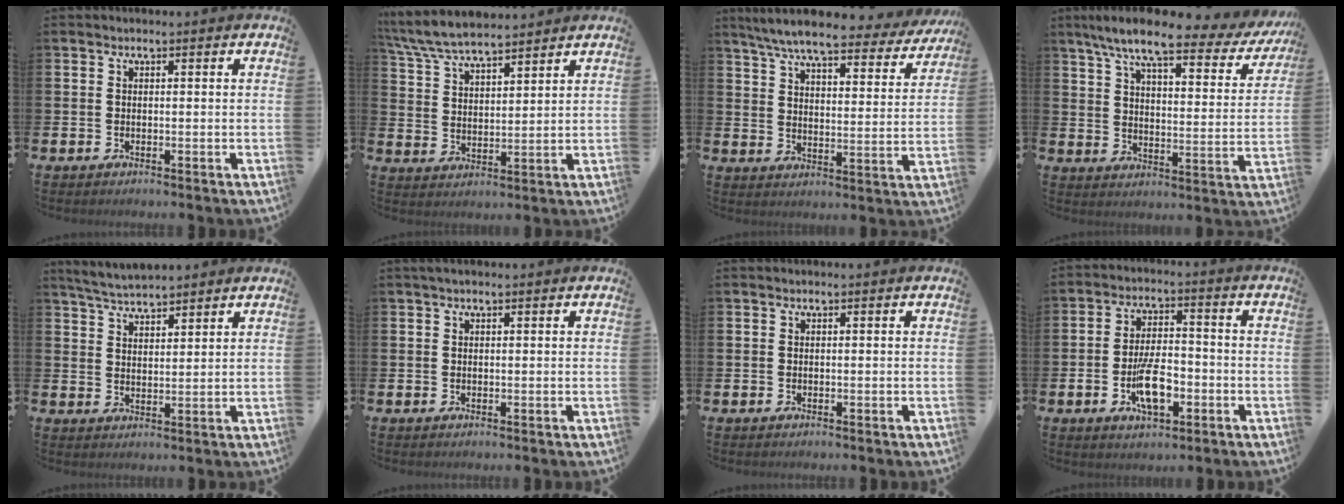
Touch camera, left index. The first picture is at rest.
{"total": 7.1, "force": [6.7, 1.1, 1.9], "torque": [-0.063, -0.025, 0.123]}
{"total": 7.6, "force": [6.6, 1.2, 3.6], "torque": [-0.090, -0.038, 0.111]}
{"total": 8.8, "force": [7.1, 1.3, 5.1], "torque": [-0.120, -0.037, 0.115]}
{"total": 4.7, "force": [4.6, 0.4, 0.7], "torque": [-0.031, -0.017, 0.085]}
{"total": 0.9, "force": [0.7, 0.2, 0.6], "torque": [-0.007, 0.001, 0.011]}
{"total": 0.0}
{"total": 7.1, "force": [-2.4, 3.1, 5.9], "torque": [-0.107, 0.006, -0.046]}